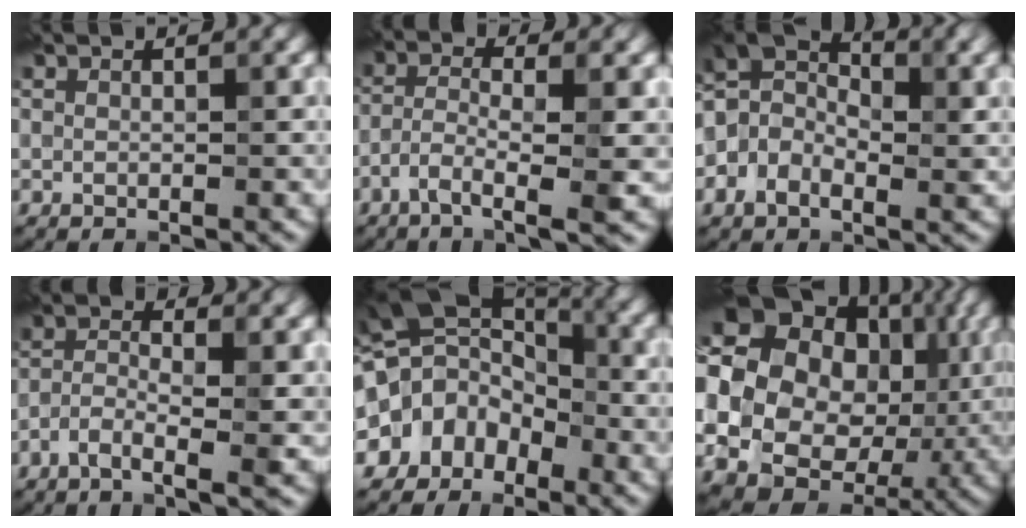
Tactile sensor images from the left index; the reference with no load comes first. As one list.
[{"total": 5.6, "force": [-2.3, 1.0, 5.0], "torque": [-0.095, 0.001, -0.049]}, {"total": 6.1, "force": [-1.1, 3.9, 4.6], "torque": [-0.081, 0.015, -0.033]}, {"total": 4.1, "force": [-1.8, 1.0, 3.6], "torque": [-0.079, 0.001, -0.042]}, {"total": 10.8, "force": [-1.7, 8.7, 6.1], "torque": [-0.096, 0.032, -0.059]}, {"total": 23.6, "force": [1.8, 20.6, 11.3], "torque": [-0.237, 0.027, 0.022]}]